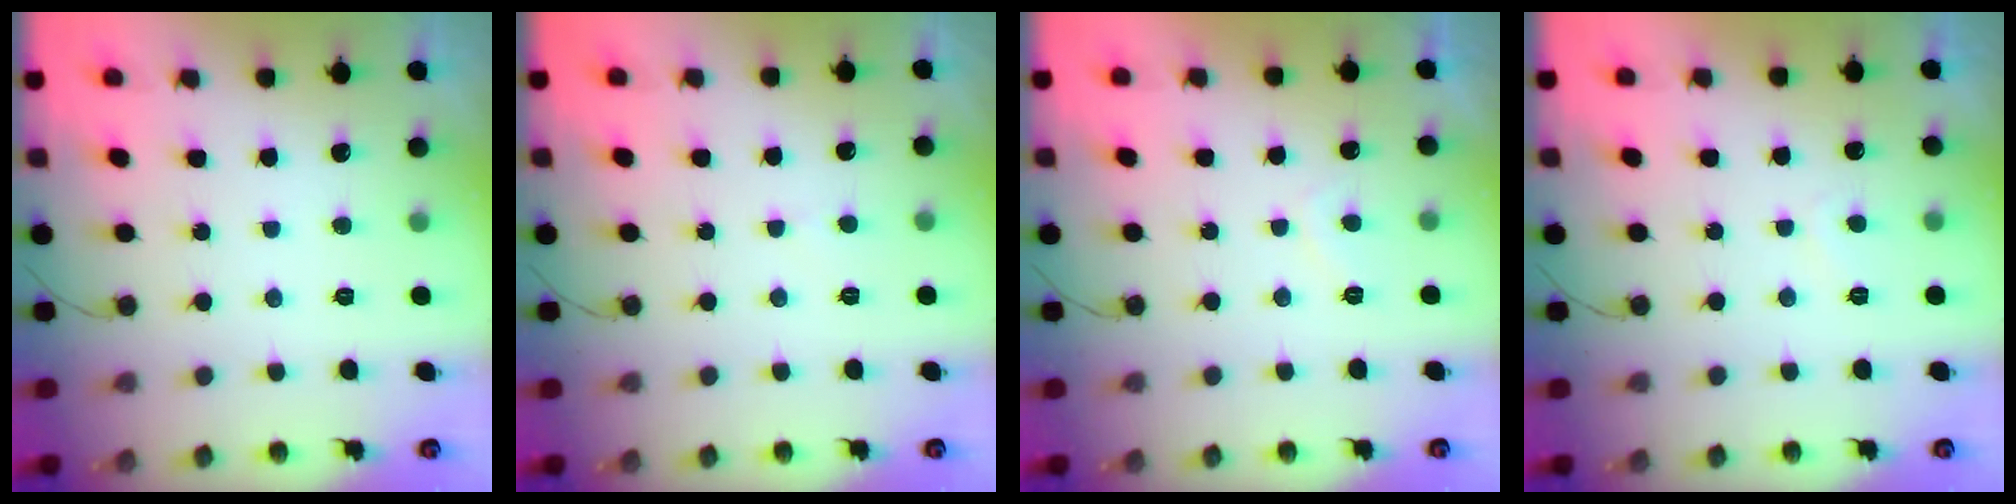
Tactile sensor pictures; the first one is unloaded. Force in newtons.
{"total": 2.5, "press": 2.5, "slide": 0.2}
{"total": 1.5, "press": 1.3, "slide": 0.7}
{"total": 1.9, "press": 1.8, "slide": 0.6}